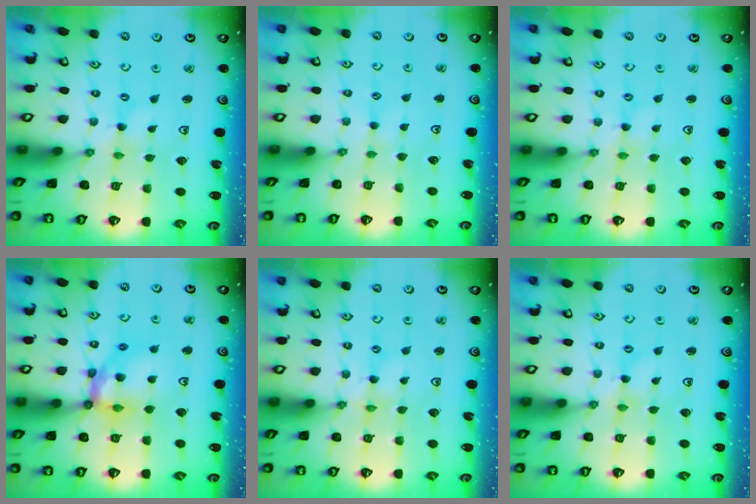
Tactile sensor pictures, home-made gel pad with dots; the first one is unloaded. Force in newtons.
{"total": 1.8, "press": 1.7, "slide": 0.3}
{"total": 0.6, "press": 0.6, "slide": 0.2}
{"total": 11.7, "press": 11.5, "slide": 1.6}
{"total": 0.0}
{"total": 0.7, "press": 0.7, "slide": 0.2}